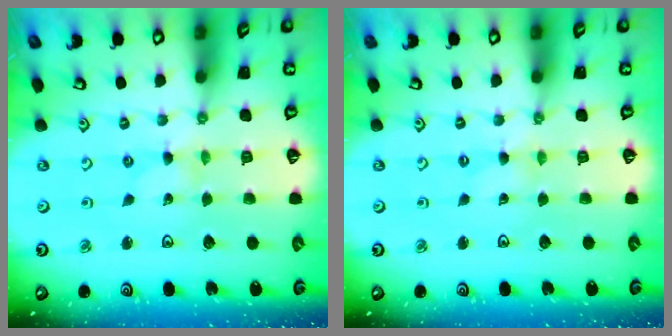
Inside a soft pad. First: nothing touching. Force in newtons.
{"total": 0.0}